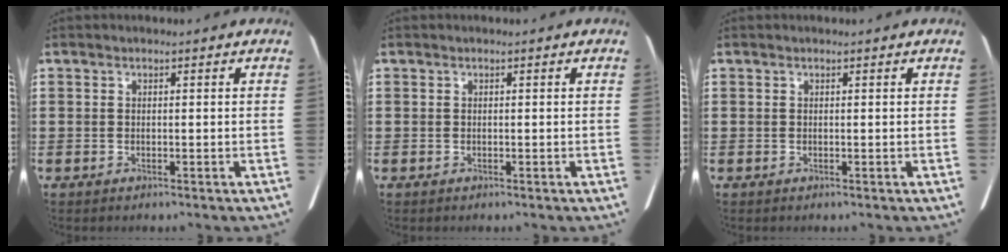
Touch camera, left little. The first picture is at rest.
{"total": 0.0}
{"total": 0.0}